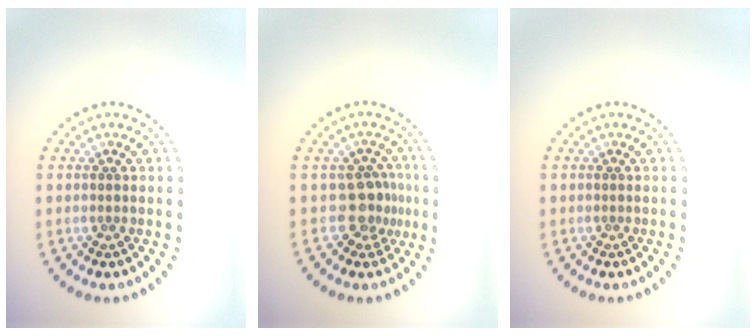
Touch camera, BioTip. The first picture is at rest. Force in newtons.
{"total": 2.7, "press": 2.0, "slide": 1.7}
{"total": 0.0}